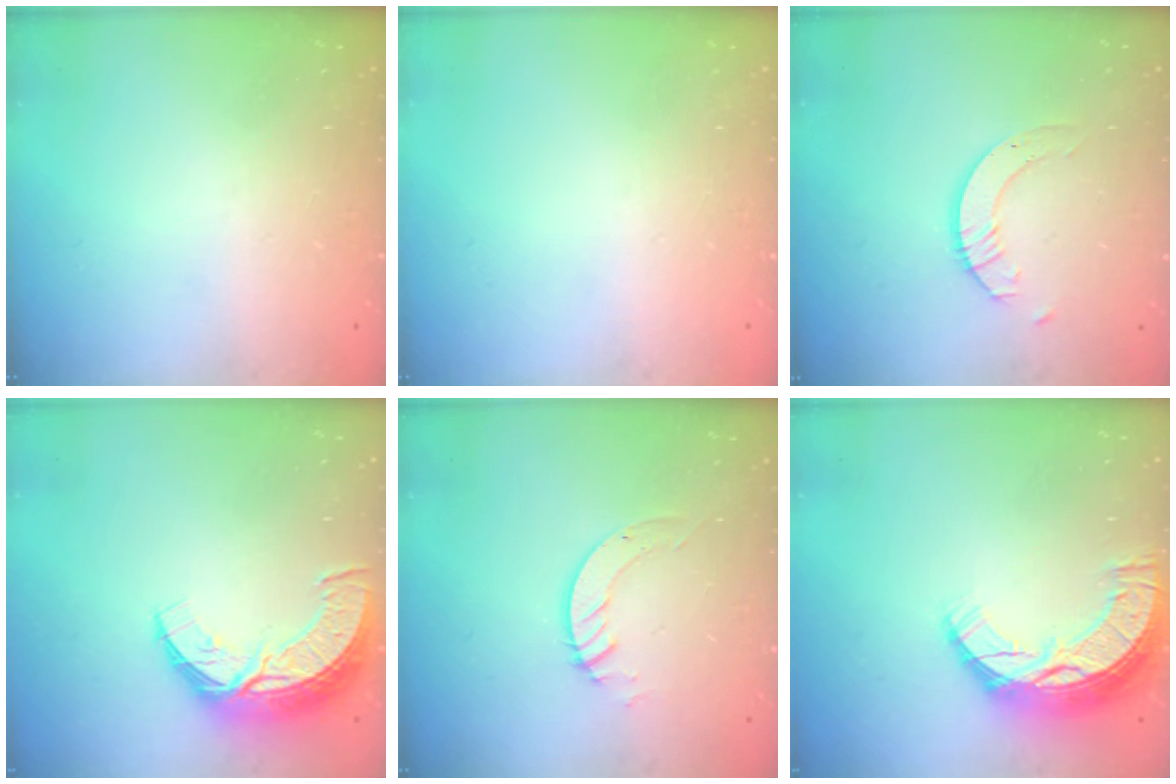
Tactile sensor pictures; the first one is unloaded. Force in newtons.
{"total": 0.0}
{"total": 3.4, "press": 3.4, "slide": 0.0}
{"total": 9.7, "press": 9.7, "slide": 0.7}
{"total": 3.6, "press": 3.6, "slide": 0.1}
{"total": 12.3, "press": 12.2, "slide": 0.9}